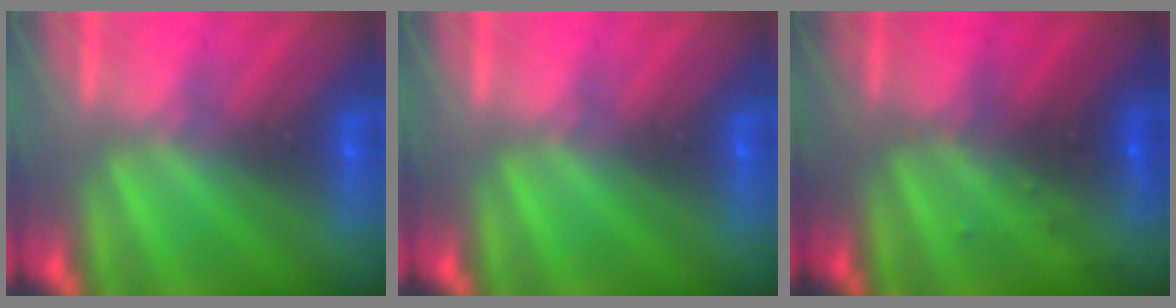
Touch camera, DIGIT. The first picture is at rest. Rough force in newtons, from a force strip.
{"total": 0.0}
{"total": 2.8}